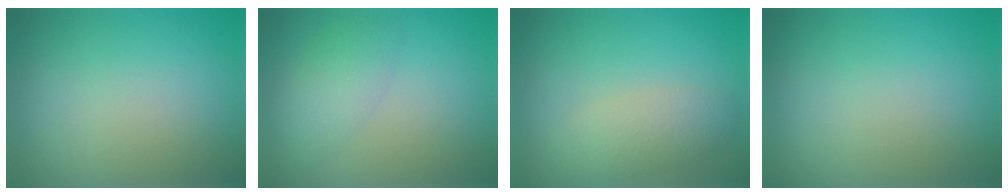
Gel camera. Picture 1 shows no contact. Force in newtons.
{"total": 2.7, "press": 2.7, "slide": 0.2}
{"total": 3.0, "press": 3.0, "slide": 0.1}
{"total": 0.0}